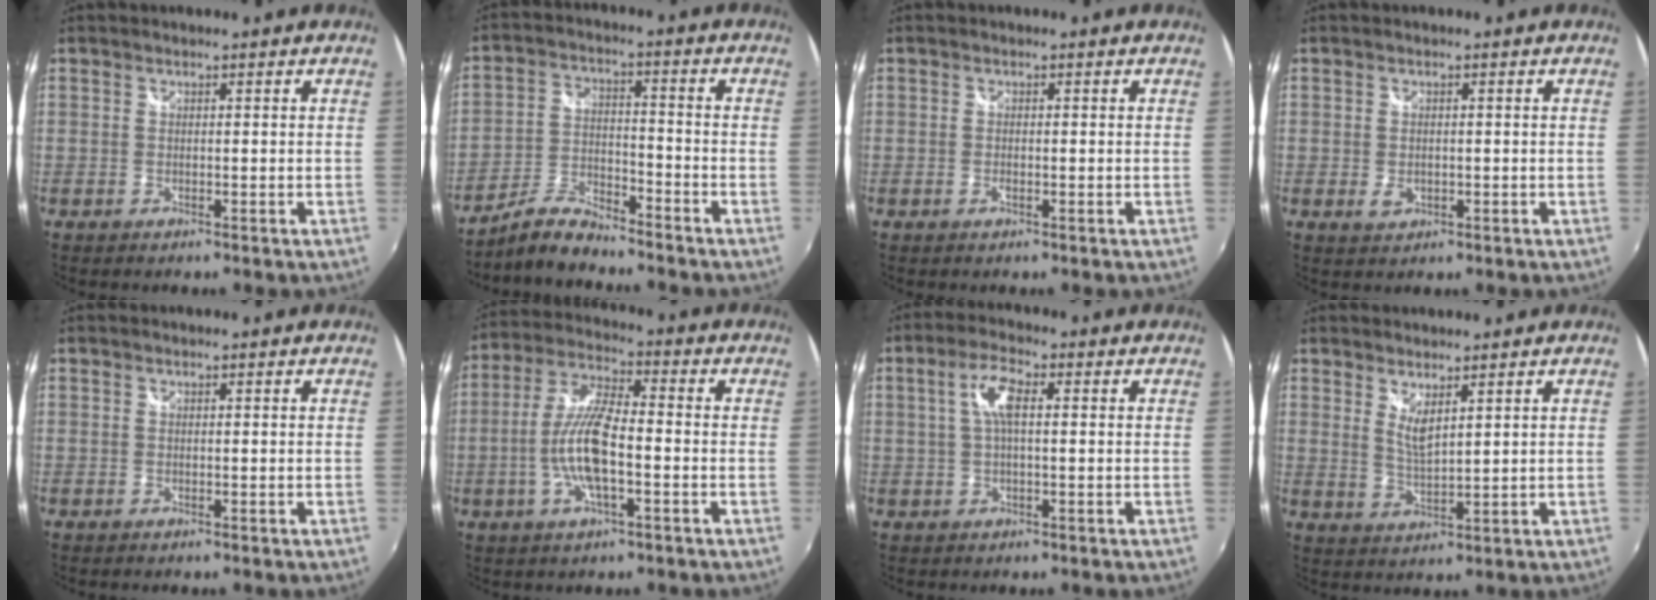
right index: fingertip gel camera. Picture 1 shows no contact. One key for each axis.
{"total": 7.0, "fx": -6.5, "fy": 1.2, "fz": 2.3, "tx": -0.055, "ty": 0.014, "tz": -0.127}
{"total": 1.1, "fx": -0.4, "fy": 0.5, "fz": 0.9, "tx": -0.018, "ty": -0.002, "tz": -0.009}
{"total": 2.5, "fx": -0.5, "fy": 1.9, "fz": 1.7, "tx": -0.030, "ty": -0.003, "tz": -0.008}
{"total": 0.0}
{"total": 11.1, "fx": -2.9, "fy": 2.8, "fz": 10.4, "tx": -0.214, "ty": 0.001, "tz": -0.056}
{"total": 5.2, "fx": 0.8, "fy": 1.5, "fz": 4.9, "tx": -0.095, "ty": 0.010, "tz": 0.016}
{"total": 3.8, "fx": 2.3, "fy": 0.9, "fz": 2.9, "tx": -0.053, "ty": -0.012, "tz": 0.038}